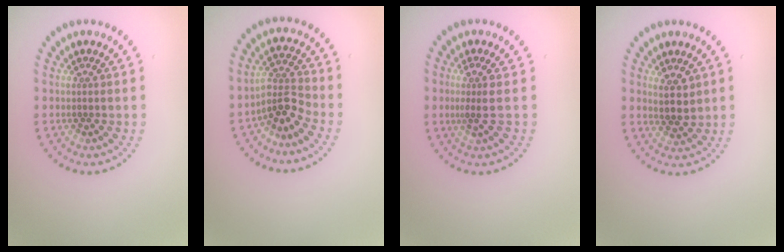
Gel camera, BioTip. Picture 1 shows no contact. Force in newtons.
{"total": 3.0, "press": 2.3, "slide": 2.0}
{"total": 2.1, "press": 1.5, "slide": 1.4}
{"total": 2.2, "press": 2.0, "slide": 1.0}